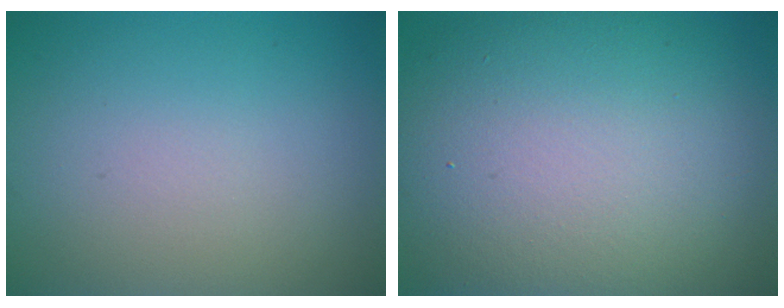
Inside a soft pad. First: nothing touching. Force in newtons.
{"total": 14.9, "press": 14.8, "slide": 0.9}